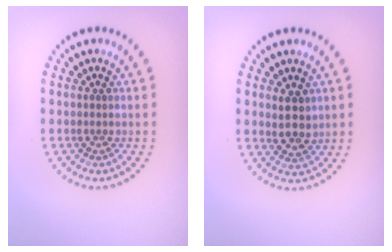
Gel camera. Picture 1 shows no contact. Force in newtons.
{"total": 2.5, "press": 2.2, "slide": 1.1}